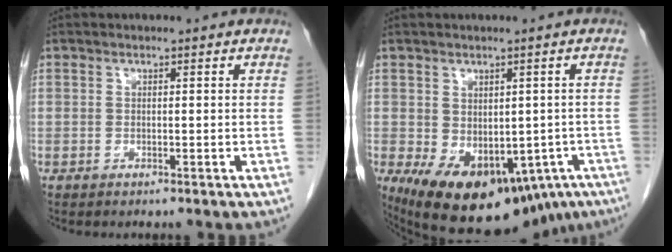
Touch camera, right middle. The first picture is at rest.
{"total": 18.0, "force": [-10.2, 9.8, 11.2], "torque": [-0.158, -0.031, -0.118]}